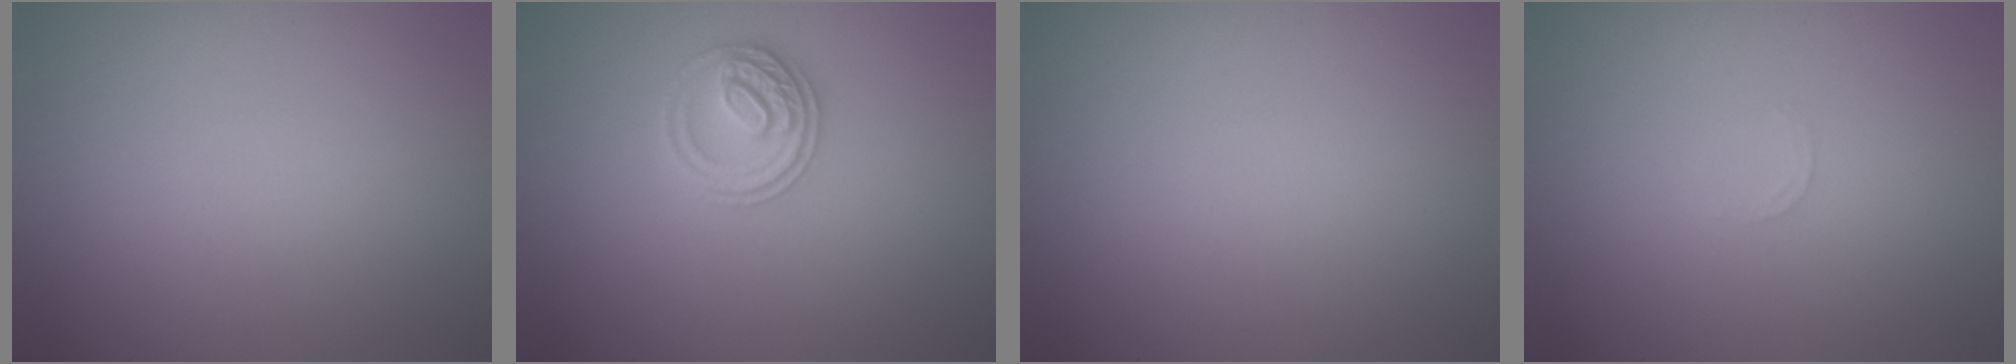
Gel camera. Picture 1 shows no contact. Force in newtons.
{"total": 2.7, "press": 2.6, "slide": 0.5}
{"total": 0.0}
{"total": 0.7, "press": 0.6, "slide": 0.3}